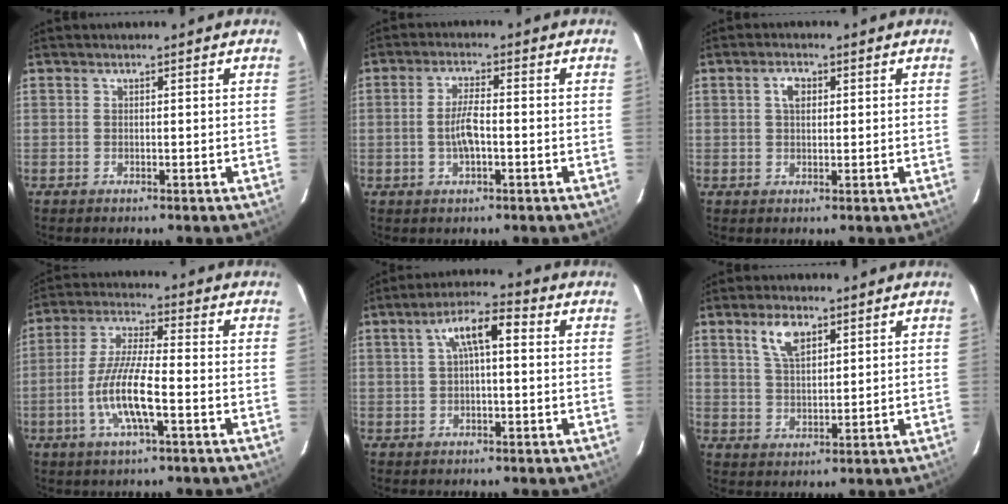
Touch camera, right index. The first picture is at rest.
{"total": 5.0, "force": [-1.1, 1.5, 4.6], "torque": [-0.092, 0.002, -0.019]}
{"total": 2.8, "force": [0.8, 1.7, 2.0], "torque": [-0.038, 0.009, 0.015]}
{"total": 10.8, "force": [-3.6, 1.6, 10.0], "torque": [-0.207, -0.005, -0.070]}
{"total": 6.7, "force": [1.1, 2.1, 6.2], "torque": [-0.114, 0.022, 0.020]}
{"total": 6.1, "force": [3.4, 2.8, 4.2], "torque": [-0.078, 0.008, 0.067]}